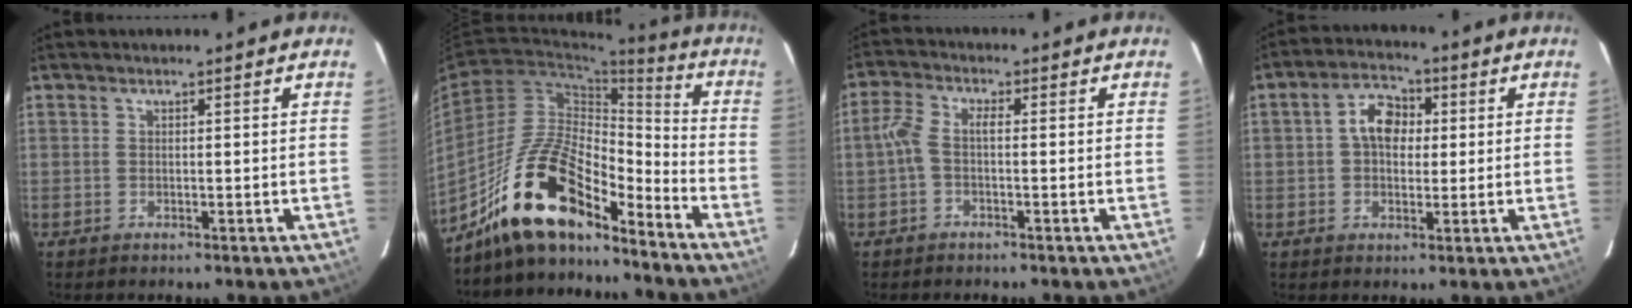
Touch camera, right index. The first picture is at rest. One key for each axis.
{"total": 17.3, "fx": -13.6, "fy": 5.3, "fz": 9.2, "tx": -0.178, "ty": 0.008, "tz": -0.254}
{"total": 3.6, "fx": -0.9, "fy": 1.5, "fz": 3.1, "tx": -0.072, "ty": 0.011, "tz": -0.022}
{"total": 7.0, "fx": 0.9, "fy": 5.0, "fz": 4.9, "tx": -0.086, "ty": 0.022, "tz": 0.016}